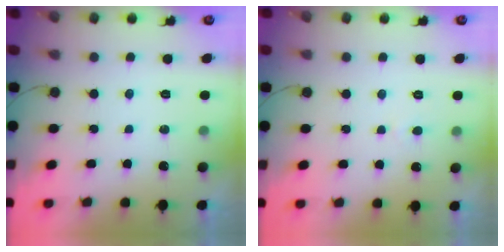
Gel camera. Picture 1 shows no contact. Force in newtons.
{"total": 2.0, "press": 2.0, "slide": 0.2}